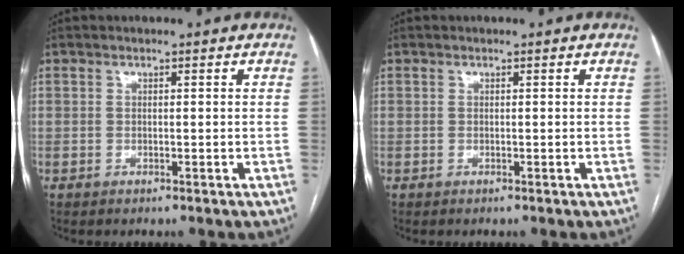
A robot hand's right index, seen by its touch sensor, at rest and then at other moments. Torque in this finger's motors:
{"motor_torque": [-0.02, 0.02, 0.00, 0.00]}